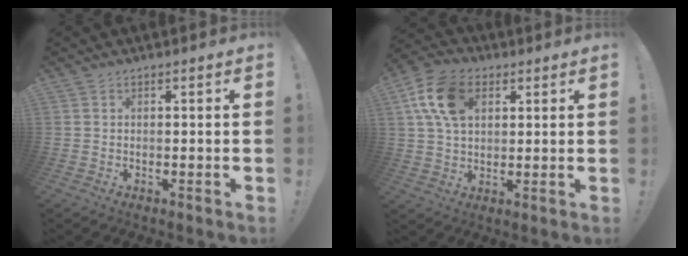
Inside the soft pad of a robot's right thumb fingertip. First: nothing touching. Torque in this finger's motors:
{"motor_torque": [1.27, 1.27, 0.20, 0.05, 0.23]}